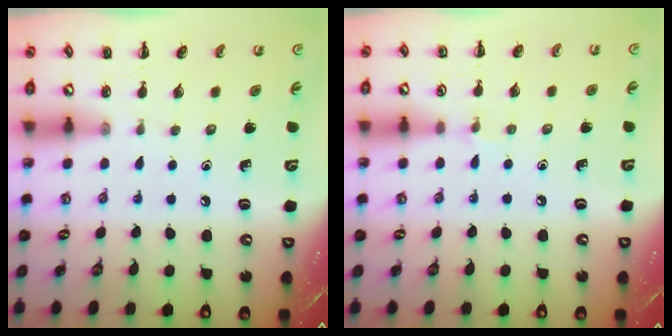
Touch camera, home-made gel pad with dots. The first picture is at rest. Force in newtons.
{"total": 4.1, "press": 3.9, "slide": 1.4}